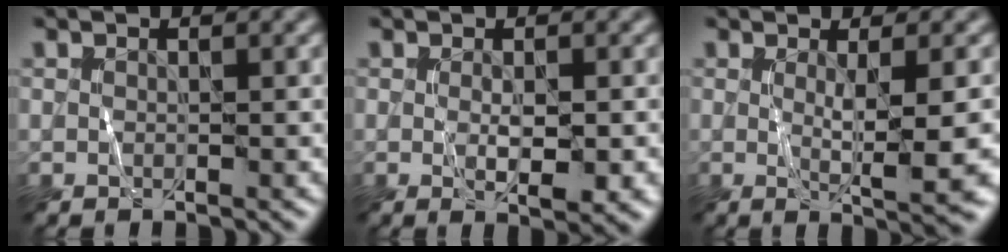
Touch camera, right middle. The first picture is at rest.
{"total": 2.7, "force": [-0.2, 0.8, 2.6], "torque": [-0.046, -0.008, 0.001]}
{"total": 5.3, "force": [-0.3, 0.8, 5.2], "torque": [-0.083, -0.008, -0.002]}